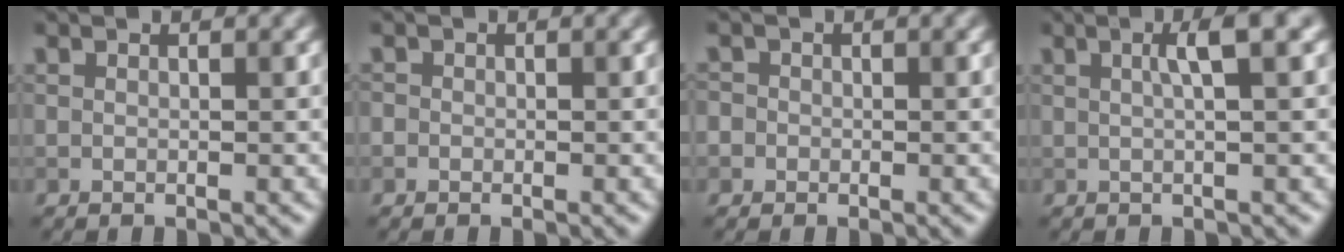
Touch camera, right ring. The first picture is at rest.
{"total": 0.8, "force": [-0.2, 0.8, 0.1], "torque": [0.001, -0.003, -0.010]}
{"total": 2.5, "force": [-0.2, 2.4, 0.7], "torque": [0.003, 0.018, -0.029]}
{"total": 3.0, "force": [0.8, 0.4, 2.8], "torque": [-0.040, 0.011, 0.009]}